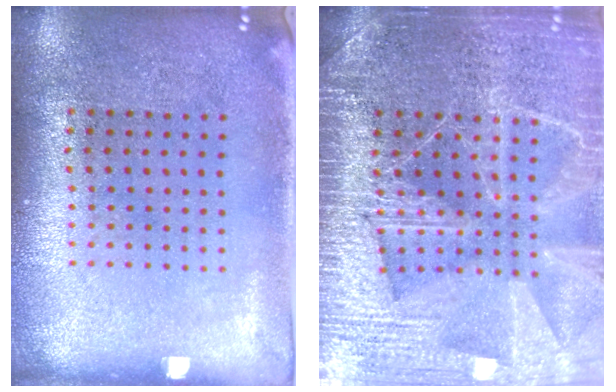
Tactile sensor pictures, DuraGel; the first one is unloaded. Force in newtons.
{"total": 6.3, "press": 6.3, "slide": 0.7}